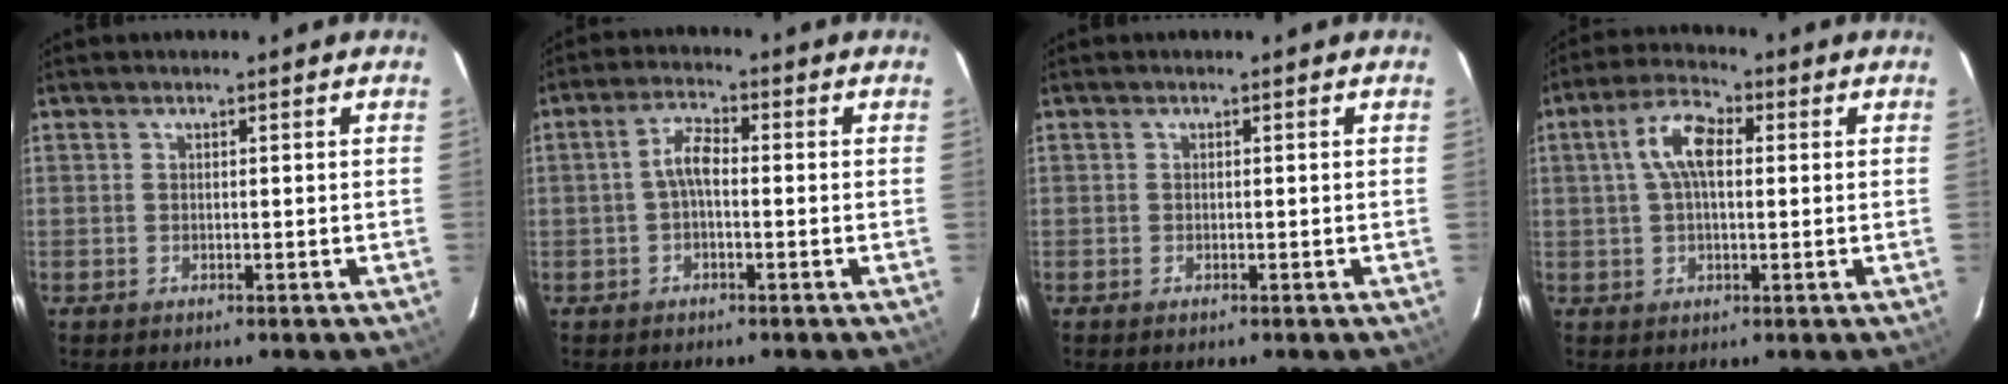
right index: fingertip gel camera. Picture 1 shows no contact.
{"total": 3.8, "force": [-0.7, 1.5, 3.4], "torque": [-0.072, 0.015, -0.015]}
{"total": 0.0}
{"total": 7.7, "force": [1.4, 3.6, 6.7], "torque": [-0.132, 0.021, 0.024]}